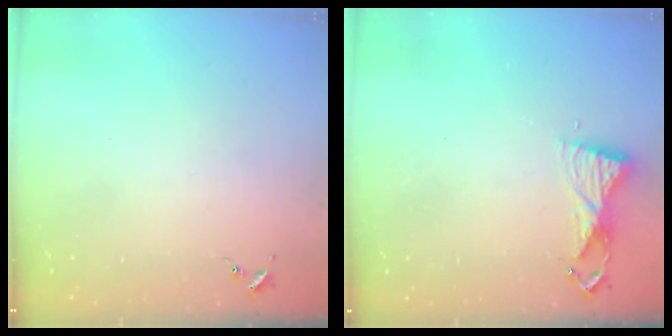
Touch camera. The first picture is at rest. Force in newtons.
{"total": 6.2, "press": 6.1, "slide": 0.6}